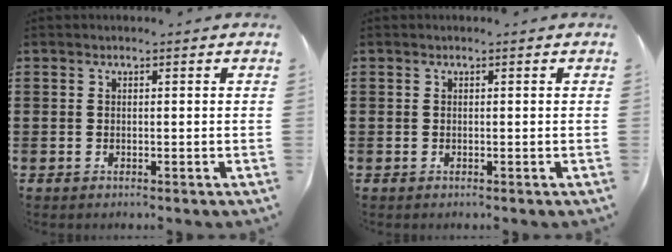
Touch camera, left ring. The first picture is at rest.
{"total": 0.0}